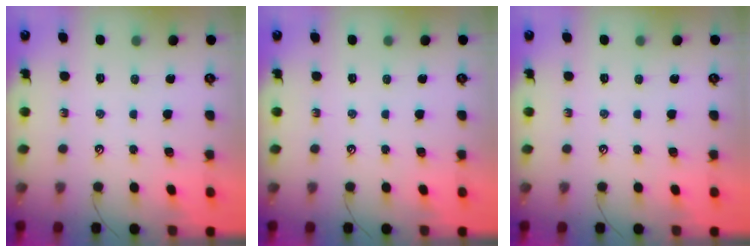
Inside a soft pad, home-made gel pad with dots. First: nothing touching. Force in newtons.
{"total": 0.0}
{"total": 0.0}